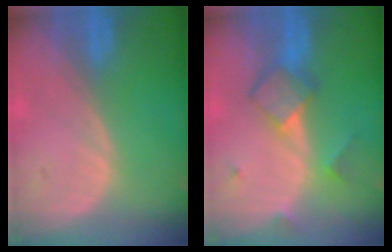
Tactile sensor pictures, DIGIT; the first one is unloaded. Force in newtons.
{"total": 5.5, "press": 5.4, "slide": 1.0}